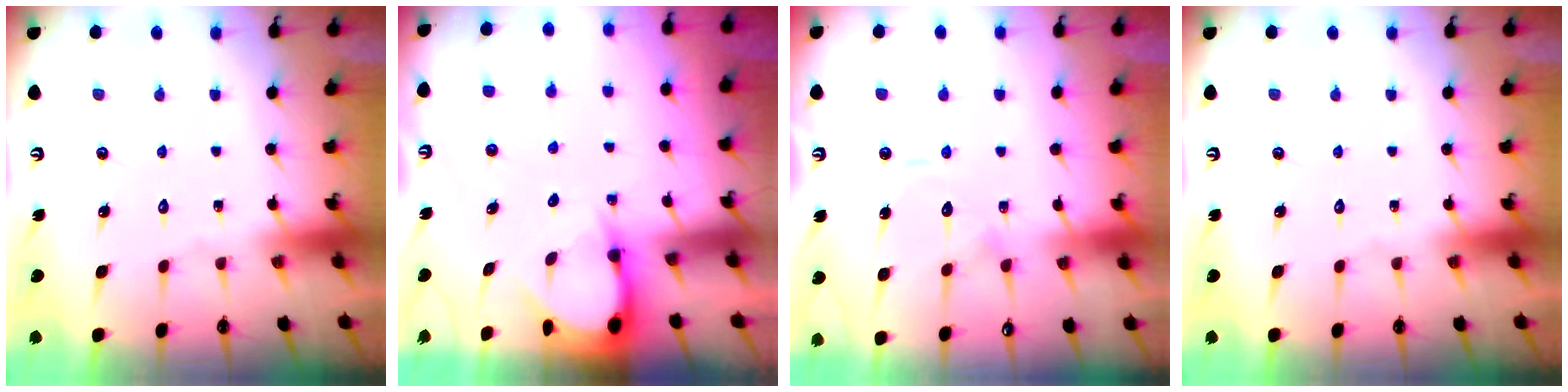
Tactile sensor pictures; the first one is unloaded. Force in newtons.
{"total": 3.4, "press": 3.4, "slide": 0.3}
{"total": 9.0, "press": 9.0, "slide": 0.7}
{"total": 0.0}